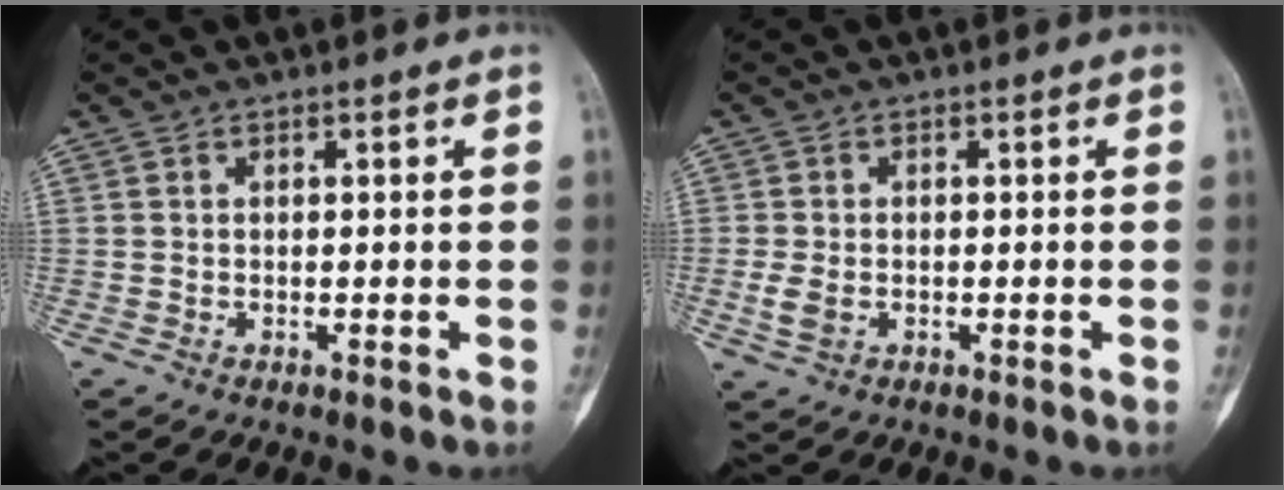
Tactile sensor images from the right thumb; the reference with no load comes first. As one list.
[{"total": 3.4, "force": [-0.8, 2.3, 2.3], "torque": [-0.054, 0.000, -0.015]}]